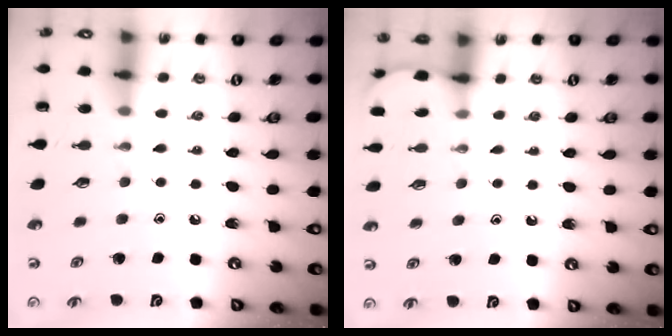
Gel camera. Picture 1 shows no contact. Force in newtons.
{"total": 1.7, "press": 1.6, "slide": 0.2}